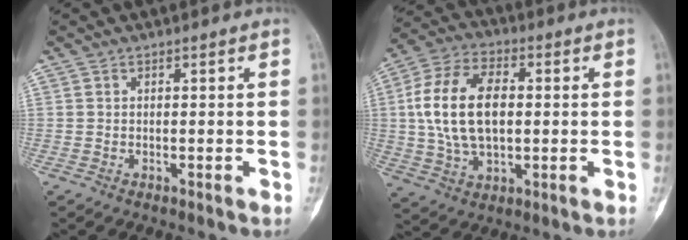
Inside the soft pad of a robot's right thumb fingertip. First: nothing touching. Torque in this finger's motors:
{"motor_torque": [1.59, 2.15, 1.12, 0.21, 0.49]}